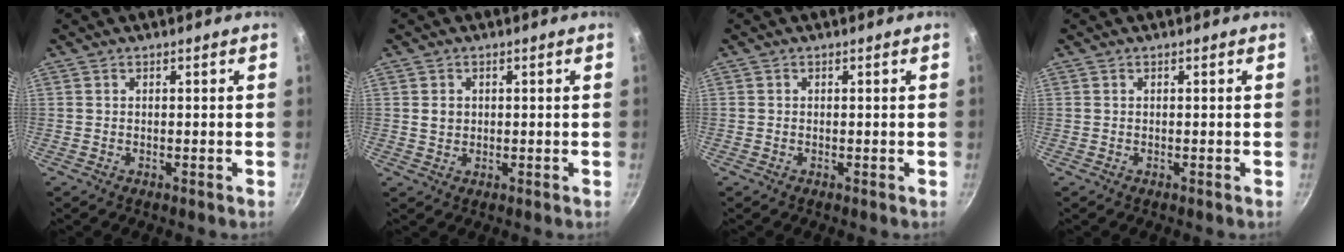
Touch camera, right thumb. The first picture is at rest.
{"total": 2.2, "force": [0.4, 1.9, 1.0], "torque": [-0.010, 0.001, 0.008]}
{"total": 0.0}
{"total": 0.0}